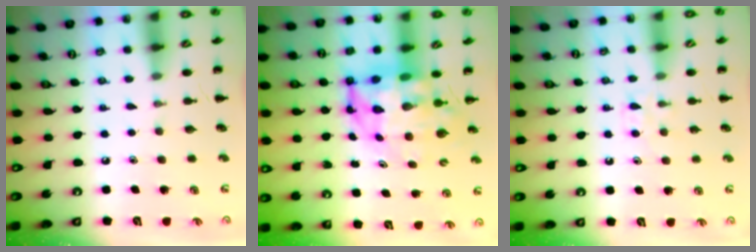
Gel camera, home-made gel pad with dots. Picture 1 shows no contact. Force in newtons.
{"total": 7.4, "press": 7.0, "slide": 2.3}
{"total": 5.1, "press": 4.8, "slide": 1.6}